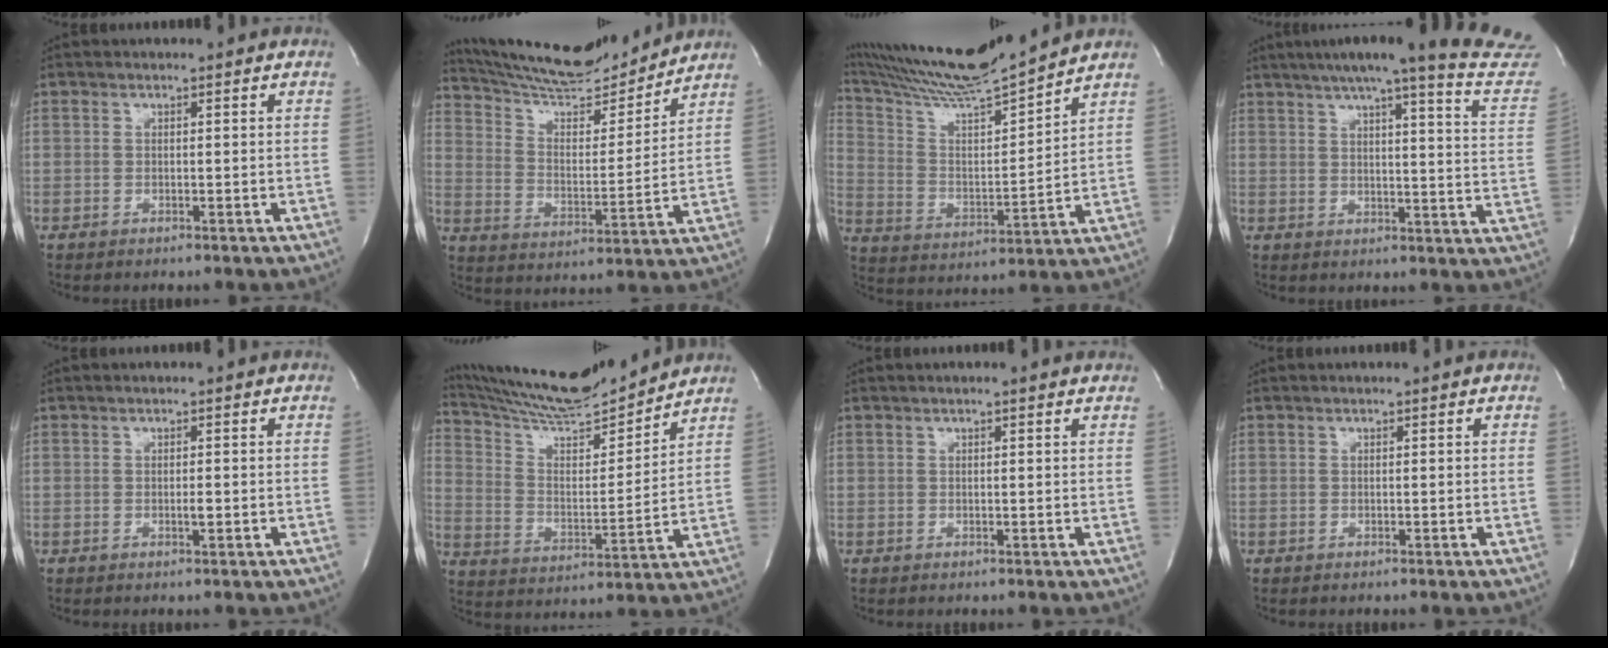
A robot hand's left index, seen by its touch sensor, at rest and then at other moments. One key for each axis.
{"total": 16.4, "fx": 15.7, "fy": 1.8, "fz": 4.3, "tx": -0.081, "ty": -0.008, "tz": 0.253}
{"total": 16.6, "fx": 15.3, "fy": -0.4, "fz": 6.4, "tx": -0.129, "ty": -0.003, "tz": 0.269}
{"total": 24.4, "fx": 22.0, "fy": 0.4, "fz": 10.5, "tx": -0.143, "ty": -0.075, "tz": 0.250}
{"total": 0.8, "fx": -0.1, "fy": 0.1, "fz": 0.8, "tx": -0.015, "ty": -0.001, "tz": -0.002}
{"total": 16.6, "fx": 15.6, "fy": 1.2, "fz": 5.5, "tx": -0.106, "ty": -0.005, "tz": 0.266}
{"total": 1.5, "fx": 1.3, "fy": 0.1, "fz": 0.8, "tx": -0.016, "ty": 0.013, "tz": 0.015}
{"total": 0.0}